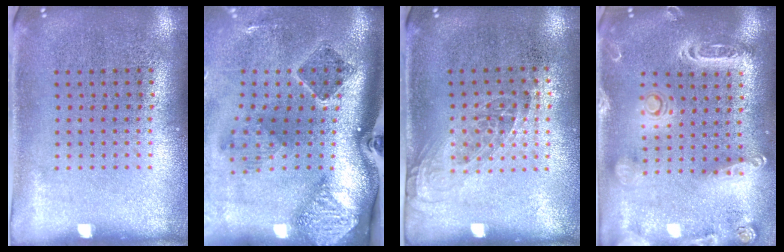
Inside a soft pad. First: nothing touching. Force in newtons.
{"total": 2.8, "press": 1.8, "slide": 2.1}
{"total": 1.0, "press": 0.9, "slide": 0.6}
{"total": 2.3, "press": 2.1, "slide": 0.9}